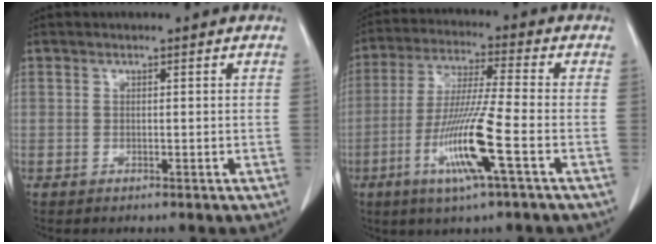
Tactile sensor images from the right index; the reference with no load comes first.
{"total": 12.1, "force": [-4.4, -0.6, 11.3], "torque": [-0.228, -0.019, -0.086]}